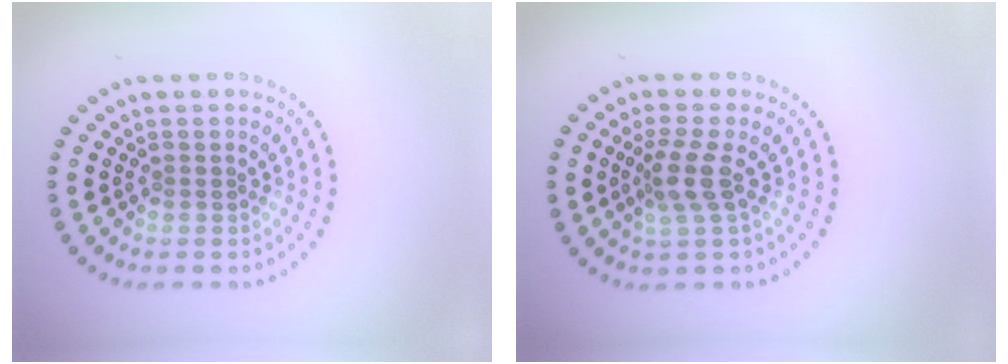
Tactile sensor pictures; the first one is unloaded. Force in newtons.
{"total": 2.8, "press": 2.2, "slide": 1.8}